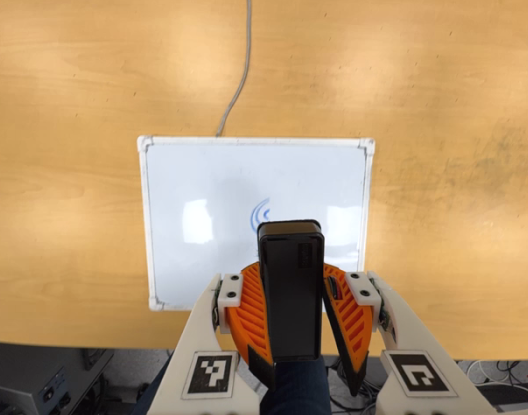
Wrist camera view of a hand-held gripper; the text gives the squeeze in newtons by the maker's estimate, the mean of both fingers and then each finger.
{"total": 9.1, "left": 9.6, "right": 8.6}